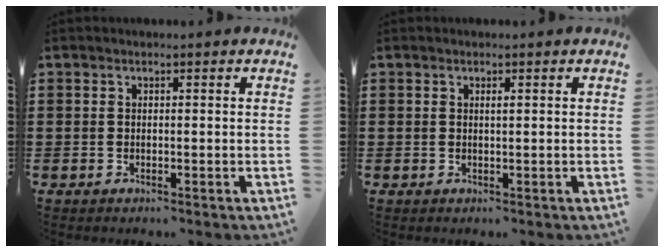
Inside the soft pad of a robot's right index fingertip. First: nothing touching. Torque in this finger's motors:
{"motor_torque": [0.39, 0.38, 0.01, 0.04]}